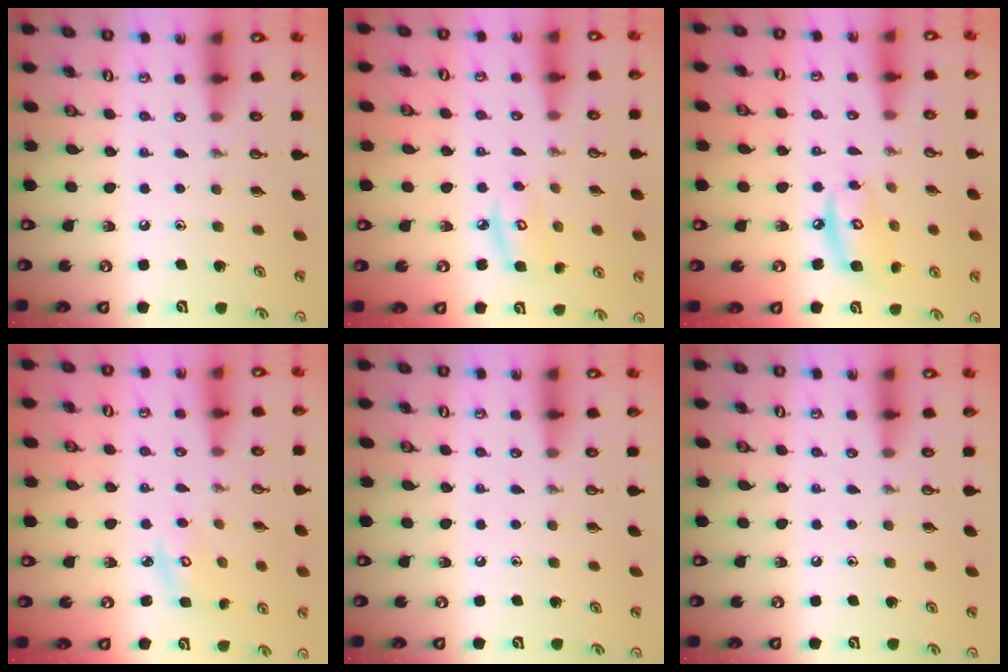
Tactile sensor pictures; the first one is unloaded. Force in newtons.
{"total": 5.5, "press": 5.5, "slide": 0.4}
{"total": 8.8, "press": 8.8, "slide": 0.8}
{"total": 3.5, "press": 3.5, "slide": 0.2}
{"total": 0.0}
{"total": 0.0}